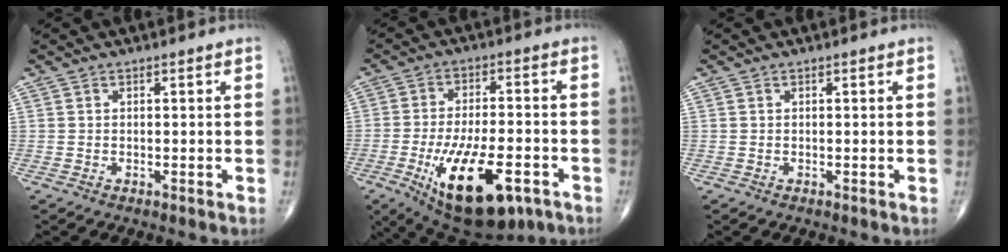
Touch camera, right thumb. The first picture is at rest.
{"total": 18.6, "force": [-7.7, 7.8, 15.1], "torque": [-0.256, 0.012, -0.104]}
{"total": 0.0}